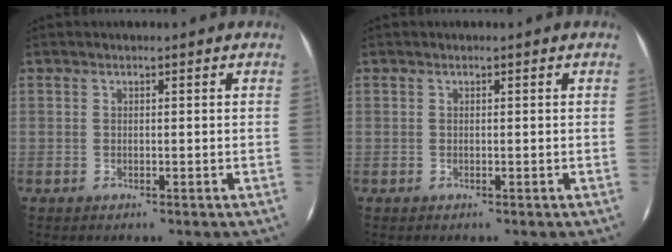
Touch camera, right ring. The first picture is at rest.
{"total": 0.0}